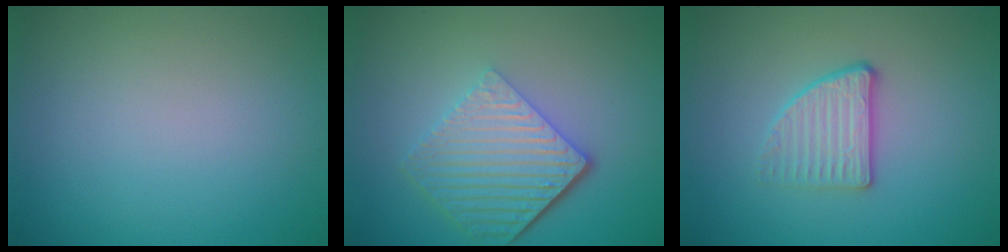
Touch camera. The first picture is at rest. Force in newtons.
{"total": 6.1, "press": 4.3, "slide": 4.4}
{"total": 2.9, "press": 2.5, "slide": 1.4}